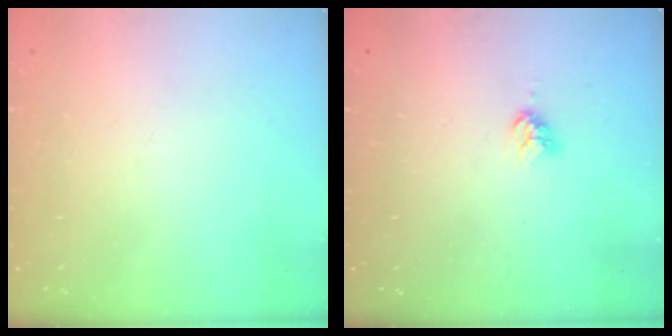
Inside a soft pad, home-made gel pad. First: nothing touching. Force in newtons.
{"total": 4.4, "press": 4.4, "slide": 0.2}